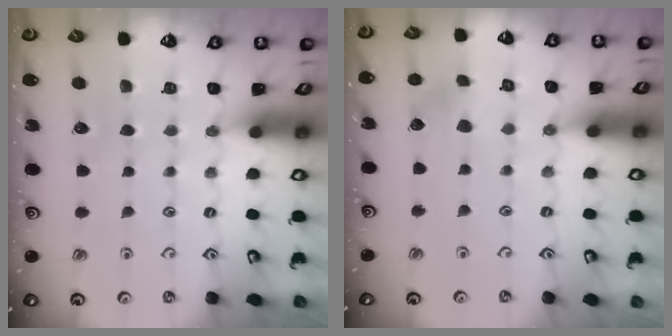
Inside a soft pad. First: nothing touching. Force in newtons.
{"total": 3.5, "press": 3.4, "slide": 0.7}